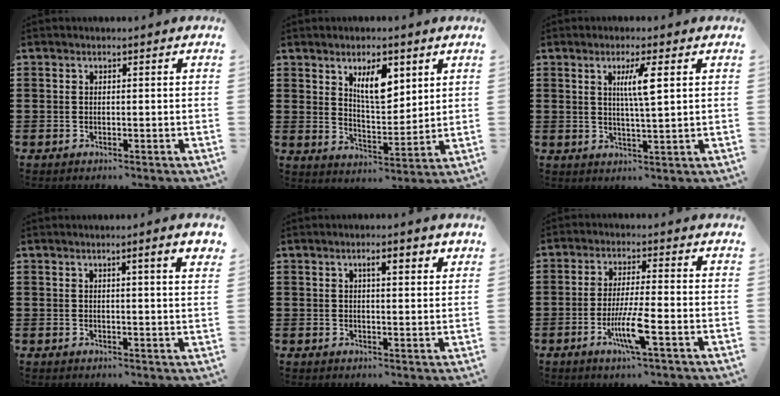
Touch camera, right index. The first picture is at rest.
{"total": 7.1, "force": [3.4, 3.0, 5.4], "torque": [-0.091, -0.002, 0.055]}
{"total": 4.6, "force": [1.5, 0.3, 4.3], "torque": [-0.088, 0.002, 0.021]}
{"total": 3.5, "force": [1.7, -0.1, 3.0], "torque": [-0.051, -0.005, 0.026]}
{"total": 3.2, "force": [1.4, 0.8, 2.7], "torque": [-0.048, 0.004, 0.019]}
{"total": 7.1, "force": [-2.9, 0.6, 6.4], "torque": [-0.130, -0.017, -0.055]}